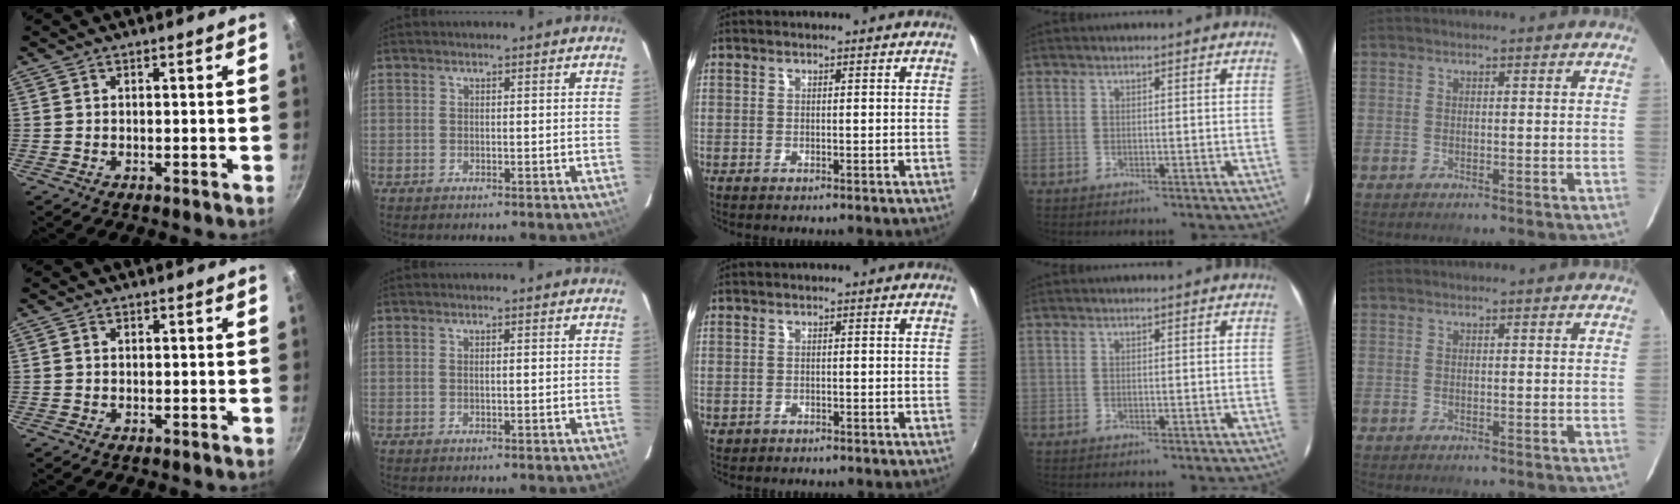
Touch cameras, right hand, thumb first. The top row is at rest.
{"thumb": {"total": 0.7, "force": [0.1, 0.6, 0.4], "torque": [-0.005, 0.004, 0.002]}, "index": {"total": 0.6, "force": [0.0, 0.0, 0.6], "torque": [-0.014, 0.003, 0.000]}, "middle": {"total": 0.9, "force": [-0.3, 0.9, 0.2], "torque": [-0.006, -0.001, -0.002]}}